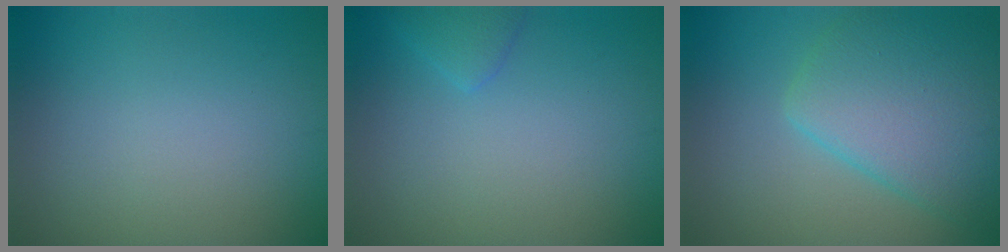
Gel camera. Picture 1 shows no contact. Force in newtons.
{"total": 1.4, "press": 1.4, "slide": 0.1}
{"total": 7.0, "press": 7.0, "slide": 0.5}